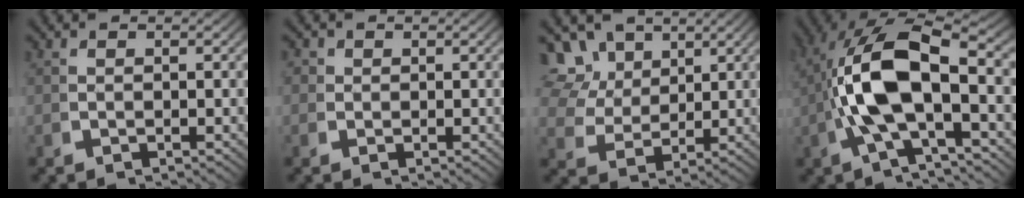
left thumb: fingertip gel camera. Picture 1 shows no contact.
{"total": 1.1, "force": [0.2, 1.1, 0.0], "torque": [-0.004, -0.008, 0.000]}
{"total": 7.6, "force": [2.9, 6.2, 3.3], "torque": [-0.086, -0.021, 0.055]}
{"total": 12.2, "force": [0.3, 6.8, 10.1], "torque": [-0.207, -0.021, 0.013]}